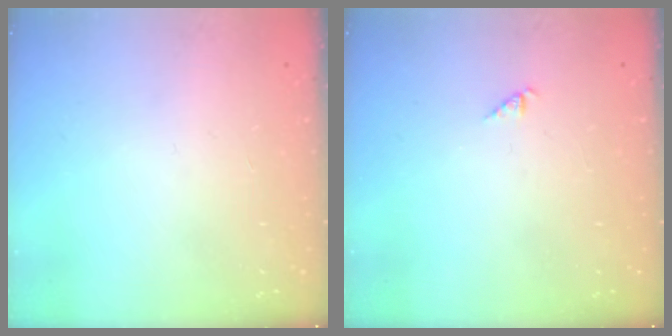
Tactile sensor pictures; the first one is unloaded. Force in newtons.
{"total": 0.7, "press": 0.7, "slide": 0.2}